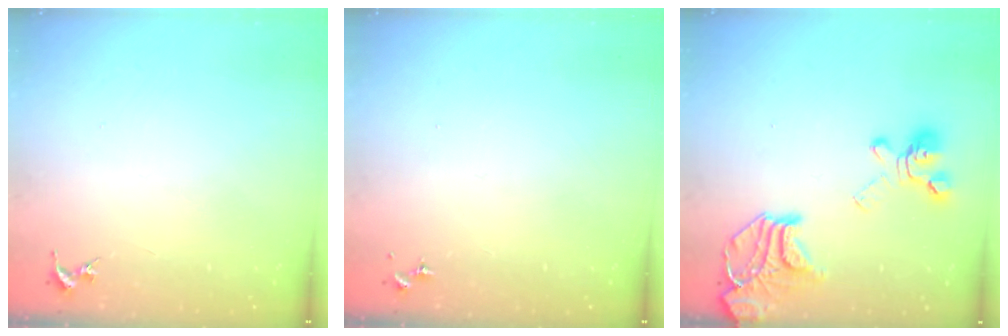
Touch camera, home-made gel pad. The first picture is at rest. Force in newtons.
{"total": 0.0}
{"total": 19.9, "press": 19.8, "slide": 2.0}